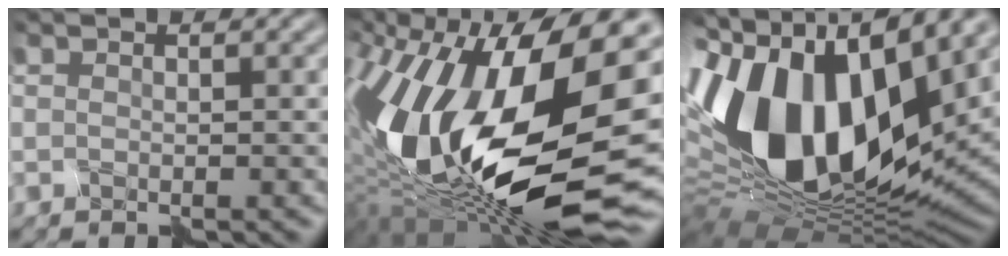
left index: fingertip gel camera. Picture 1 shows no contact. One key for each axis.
{"total": 18.3, "fx": -1.1, "fy": 9.5, "fz": 15.5, "tx": -0.333, "ty": -0.025, "tz": -0.007}
{"total": 15.0, "fx": 1.5, "fy": 8.6, "fz": 12.2, "tx": -0.259, "ty": 0.005, "tz": 0.018}